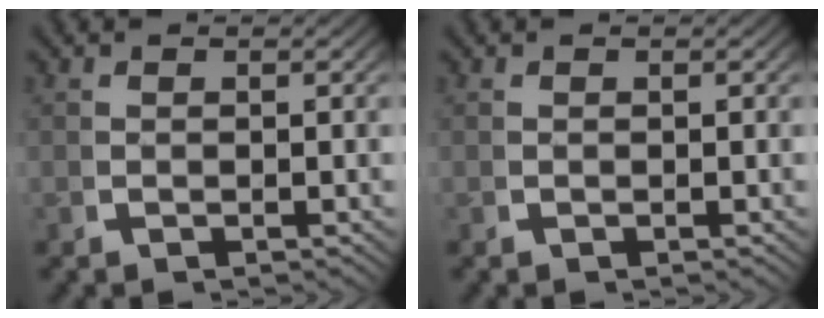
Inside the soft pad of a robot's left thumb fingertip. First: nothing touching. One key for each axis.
{"total": 0.0}